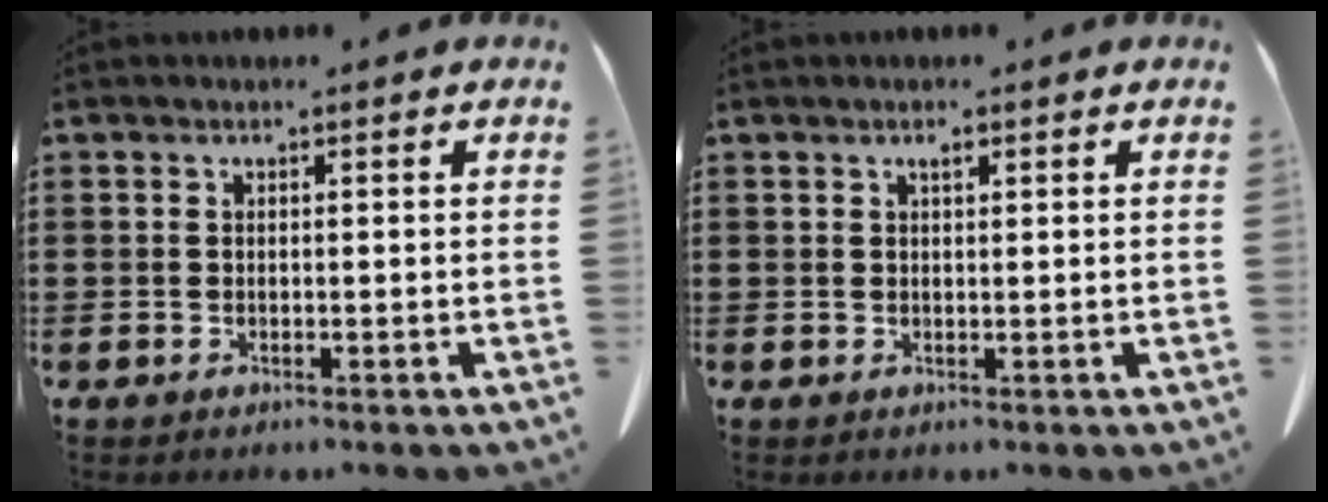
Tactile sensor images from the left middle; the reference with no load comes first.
{"total": 0.9, "force": [0.4, 0.3, 0.7], "torque": [-0.014, 0.003, 0.008]}